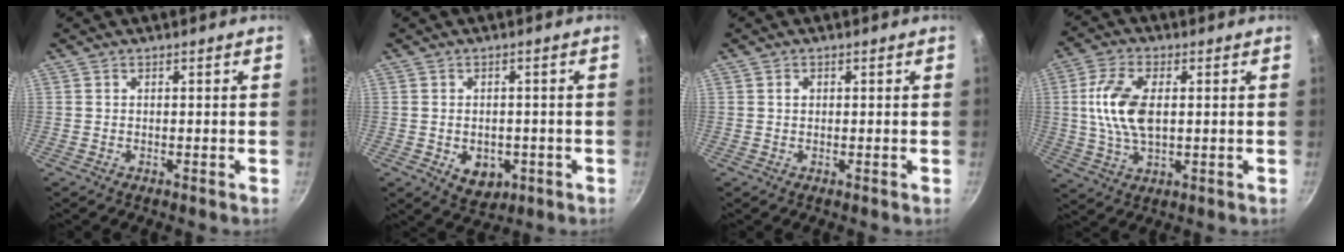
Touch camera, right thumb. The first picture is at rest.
{"total": 6.5, "force": [-1.9, 4.8, 4.0], "torque": [-0.037, 0.002, -0.015]}
{"total": 1.0, "force": [0.2, 0.9, 0.6], "torque": [-0.008, 0.005, 0.004]}
{"total": 11.1, "force": [1.2, 5.8, 9.4], "torque": [-0.181, 0.007, 0.021]}